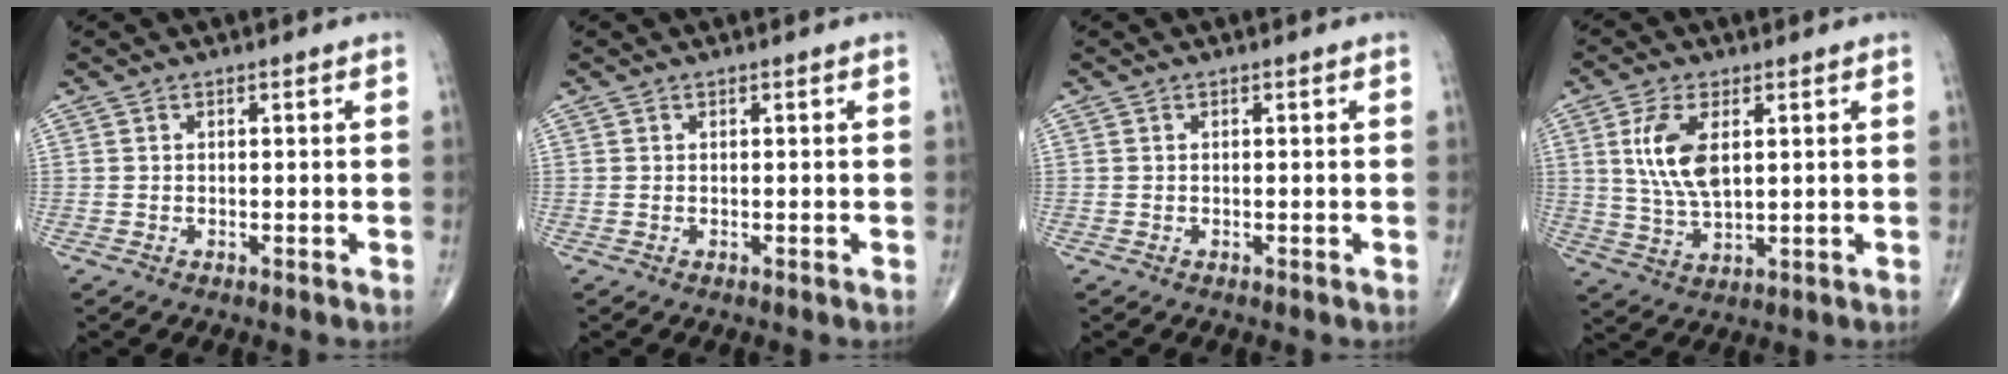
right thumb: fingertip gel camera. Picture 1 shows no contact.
{"total": 0.0}
{"total": 0.0}
{"total": 9.5, "force": [2.4, 4.6, 8.0], "torque": [-0.160, -0.016, 0.049]}